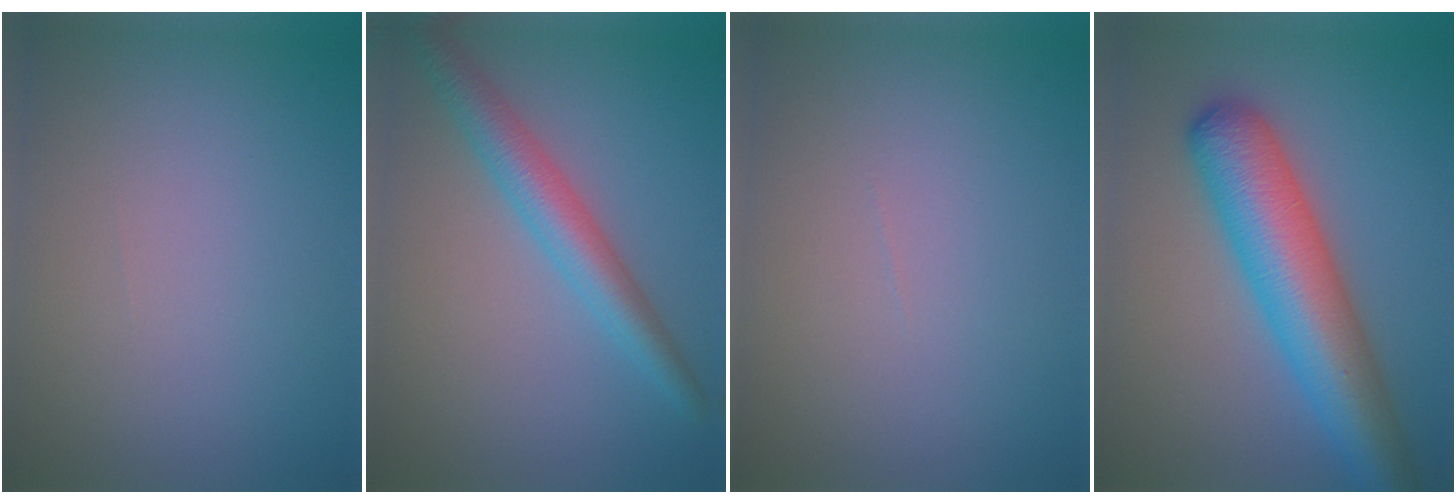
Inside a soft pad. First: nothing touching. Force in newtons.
{"total": 4.2, "press": 4.2, "slide": 0.1}
{"total": 0.0}
{"total": 9.3, "press": 9.2, "slide": 0.3}